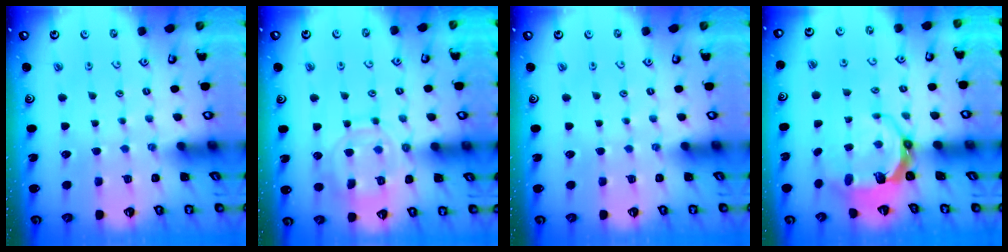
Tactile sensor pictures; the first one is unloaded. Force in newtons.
{"total": 11.8, "press": 11.7, "slide": 1.1}
{"total": 0.0}
{"total": 8.1, "press": 6.9, "slide": 4.2}